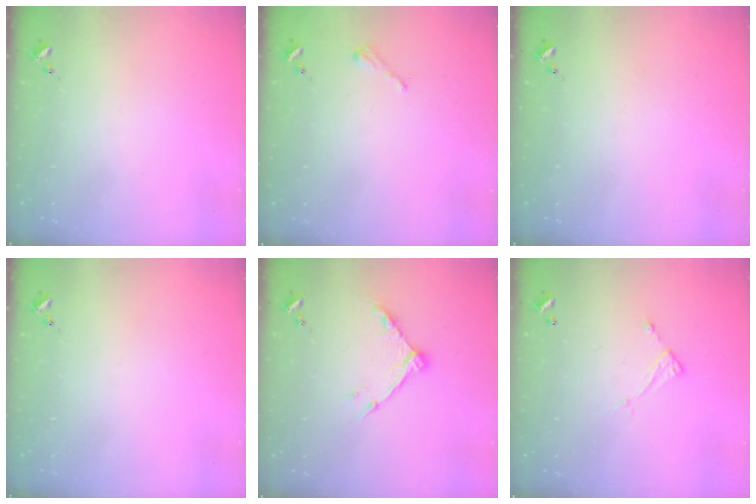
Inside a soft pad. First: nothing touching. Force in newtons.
{"total": 2.2, "press": 2.2, "slide": 0.3}
{"total": 0.0}
{"total": 0.0}
{"total": 10.4, "press": 10.4, "slide": 0.8}
{"total": 5.0, "press": 5.0, "slide": 0.4}